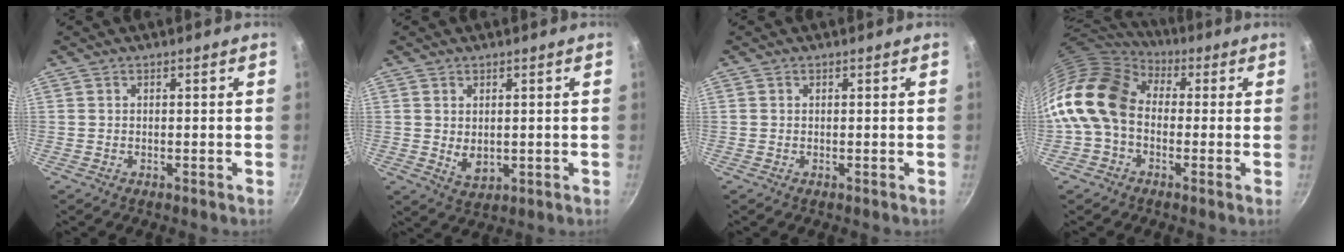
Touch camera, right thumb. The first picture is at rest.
{"total": 4.0, "force": [0.5, 2.7, 2.9], "torque": [-0.046, -0.013, 0.015]}
{"total": 0.0}
{"total": 16.5, "force": [0.2, 12.1, 11.1], "torque": [-0.203, 0.033, -0.017]}